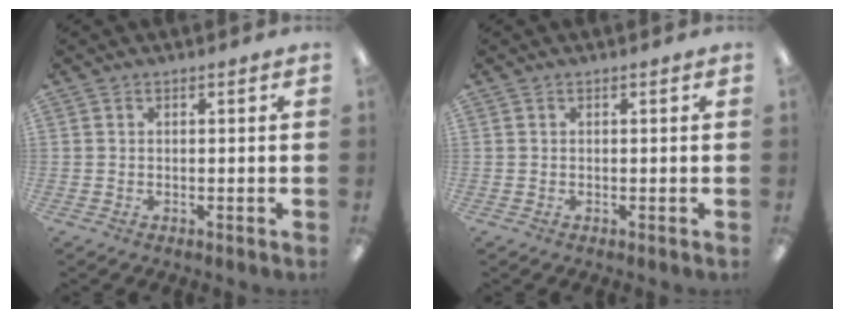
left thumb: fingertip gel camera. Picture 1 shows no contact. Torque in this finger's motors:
{"motor_torque": [0.00, 0.00, 0.02, -0.02, 0.00]}